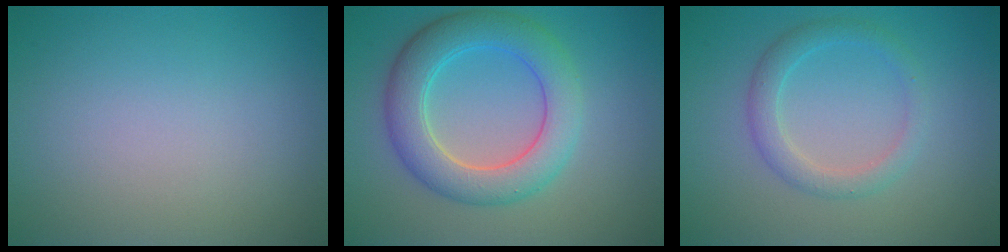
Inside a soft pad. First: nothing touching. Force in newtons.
{"total": 6.2, "press": 6.2, "slide": 0.3}
{"total": 2.4, "press": 2.4, "slide": 0.1}